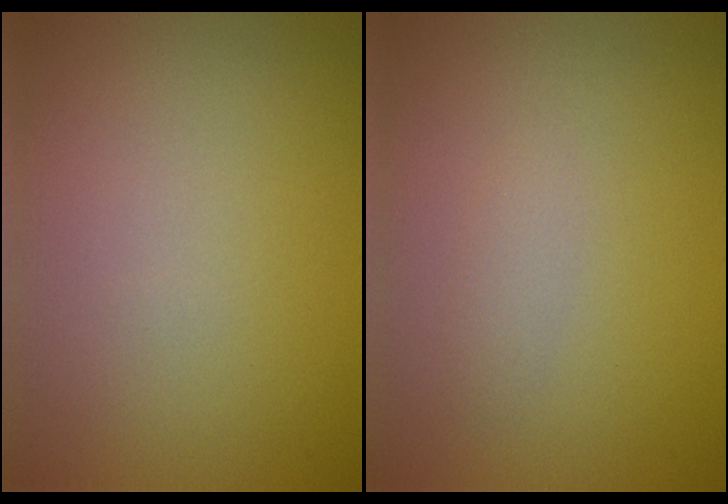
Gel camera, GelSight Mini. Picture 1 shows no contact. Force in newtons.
{"total": 1.0, "press": 1.0, "slide": 0.0}